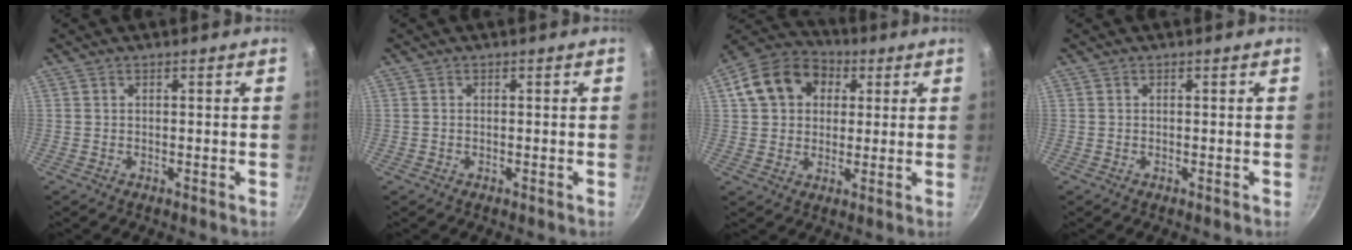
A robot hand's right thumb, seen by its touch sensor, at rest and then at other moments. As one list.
[{"total": 0.0}, {"total": 14.0, "force": [3.8, 11.1, 7.6], "torque": [-0.110, 0.026, 0.047]}, {"total": 0.0}]